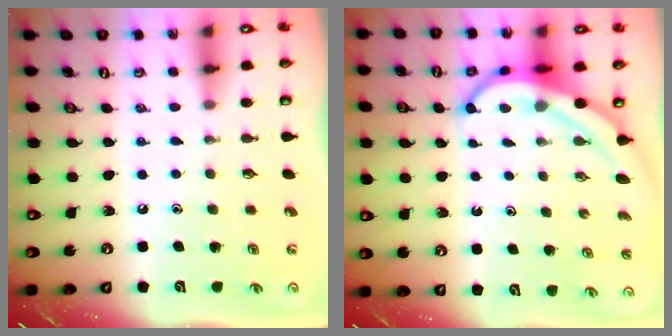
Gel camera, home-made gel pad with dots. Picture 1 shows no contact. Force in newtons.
{"total": 6.0, "press": 6.0, "slide": 0.6}